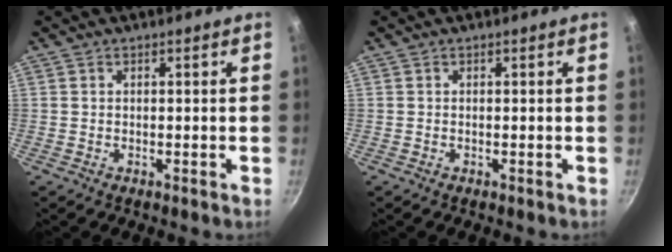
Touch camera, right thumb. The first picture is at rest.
{"total": 0.0}